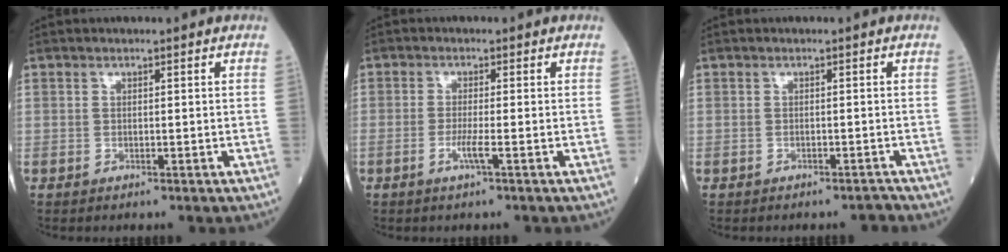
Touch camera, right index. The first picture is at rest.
{"total": 2.3, "force": [-0.8, -0.5, 2.1], "torque": [-0.046, -0.005, -0.020]}
{"total": 0.8, "force": [-0.8, 0.1, 0.2], "torque": [0.002, 0.000, -0.012]}